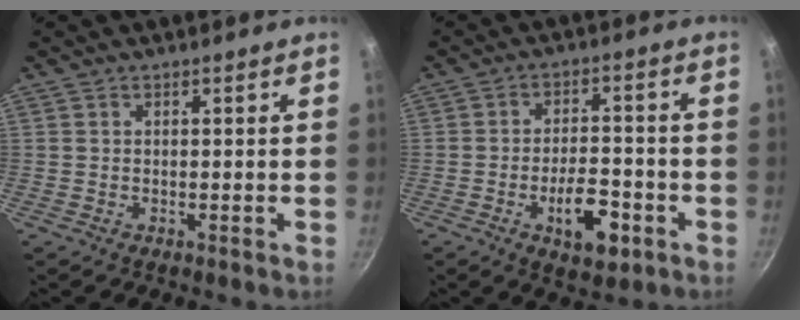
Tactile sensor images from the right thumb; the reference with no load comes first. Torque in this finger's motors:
{"motor_torque": [-0.05, 0.24, 0.36, 0.40, 0.19]}